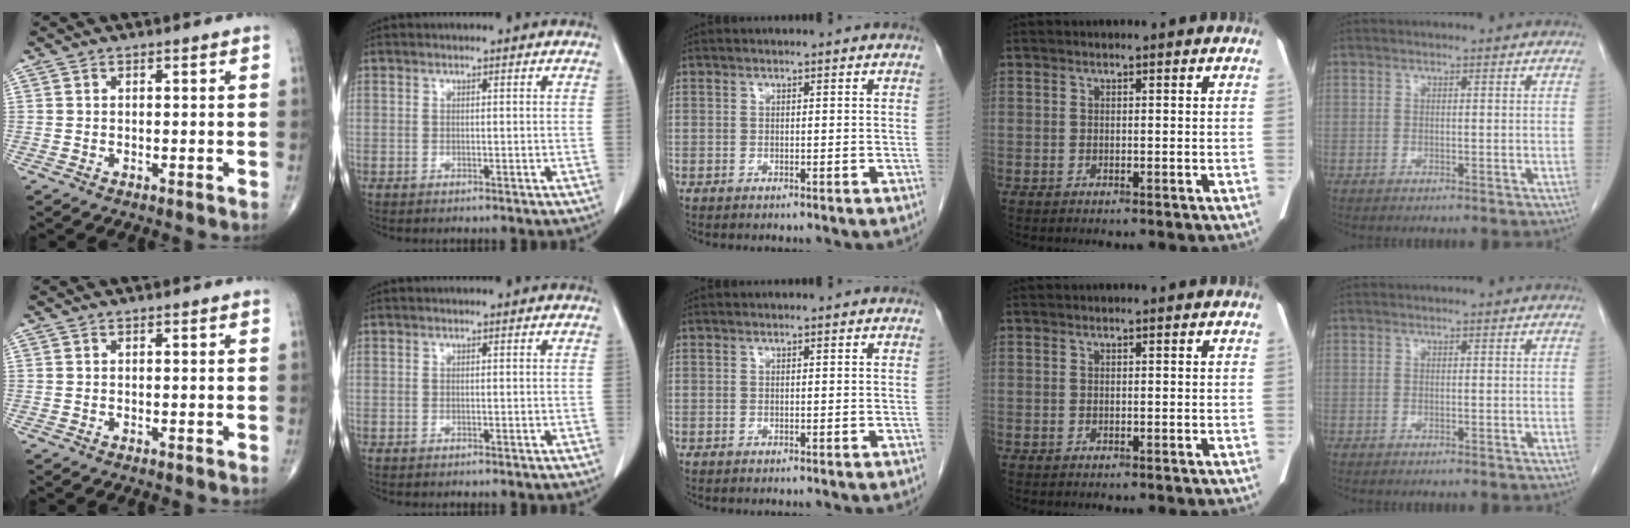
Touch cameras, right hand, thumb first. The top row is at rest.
{}